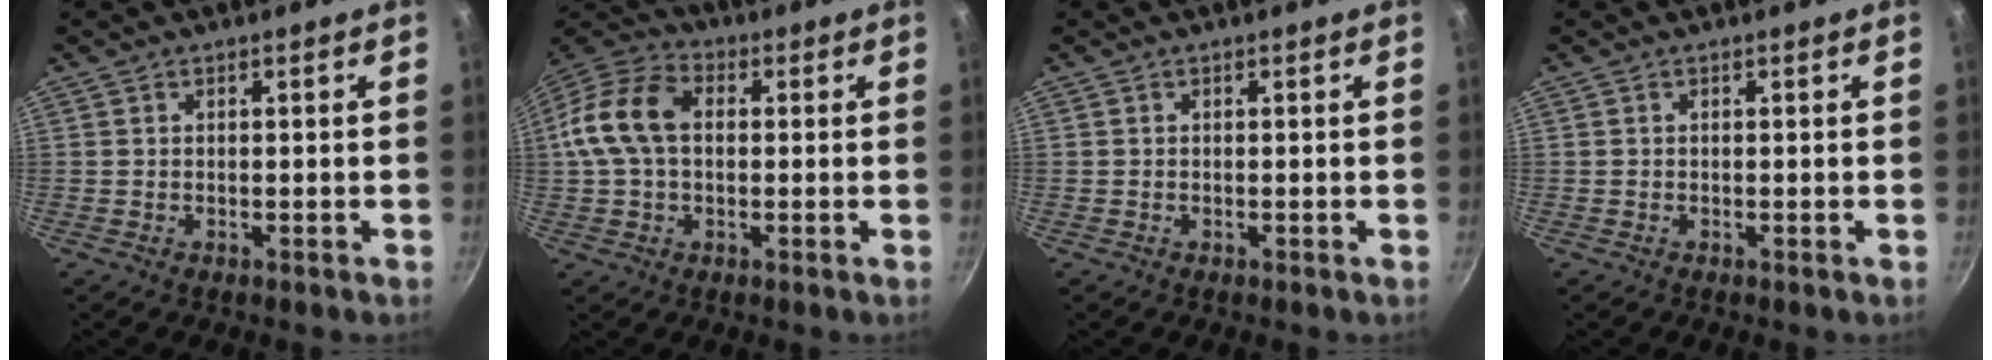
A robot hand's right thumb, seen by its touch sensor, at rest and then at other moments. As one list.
[{"total": 13.3, "force": [1.1, 9.2, 9.6], "torque": [-0.171, 0.031, 0.004]}, {"total": 0.0}, {"total": 0.0}]